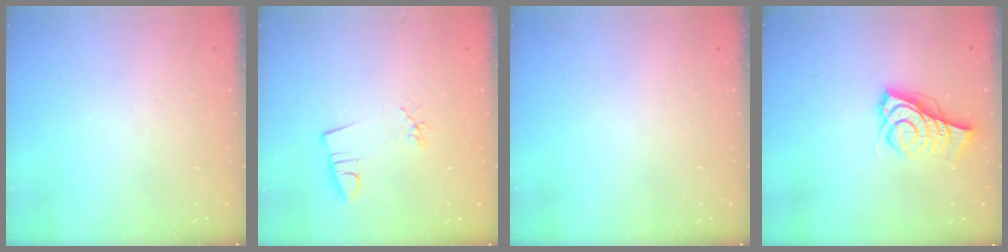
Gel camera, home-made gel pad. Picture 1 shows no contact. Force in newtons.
{"total": 2.6, "press": 0.9, "slide": 2.4}
{"total": 0.0}
{"total": 8.9, "press": 8.3, "slide": 3.2}